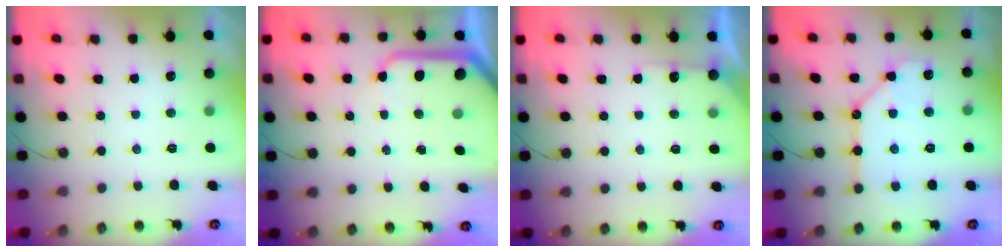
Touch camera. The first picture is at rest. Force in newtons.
{"total": 11.4, "press": 11.3, "slide": 1.1}
{"total": 5.5, "press": 5.5, "slide": 0.4}
{"total": 10.7, "press": 10.6, "slide": 0.9}